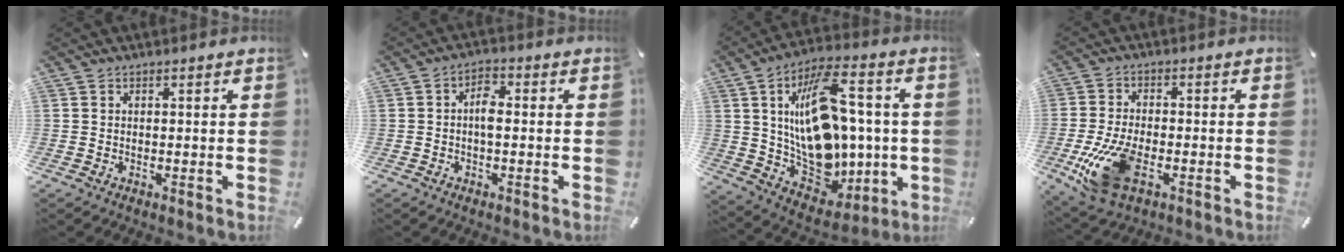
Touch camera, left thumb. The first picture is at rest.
{"total": 4.2, "force": [-0.4, 2.1, 3.7], "torque": [-0.061, 0.008, -0.010]}
{"total": 21.9, "force": [3.3, 13.6, 16.8], "torque": [-0.306, -0.029, 0.059]}
{"total": 13.7, "force": [-4.4, 7.1, 10.8], "torque": [-0.240, -0.005, -0.075]}